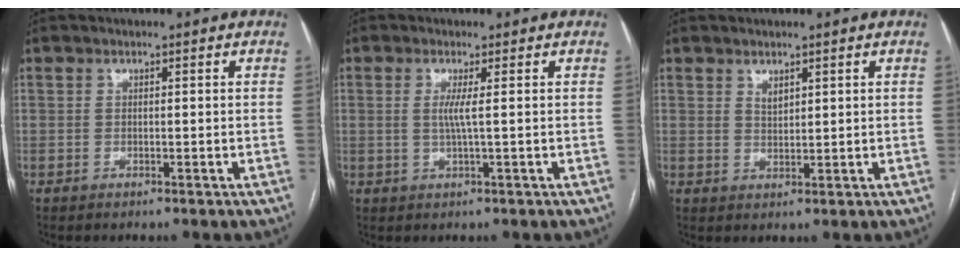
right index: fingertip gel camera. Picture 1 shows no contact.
{"total": 2.3, "force": [0.3, -0.5, 2.2], "torque": [-0.049, -0.003, 0.004]}
{"total": 1.7, "force": [1.2, 0.7, 1.0], "torque": [-0.019, -0.003, 0.027]}